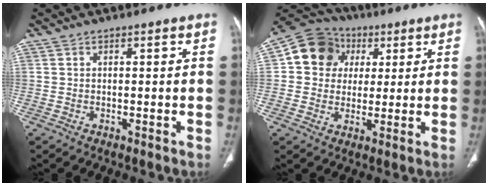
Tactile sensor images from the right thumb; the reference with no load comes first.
{"total": 12.0, "force": [2.9, 10.6, 4.9], "torque": [-0.065, 0.011, 0.039]}